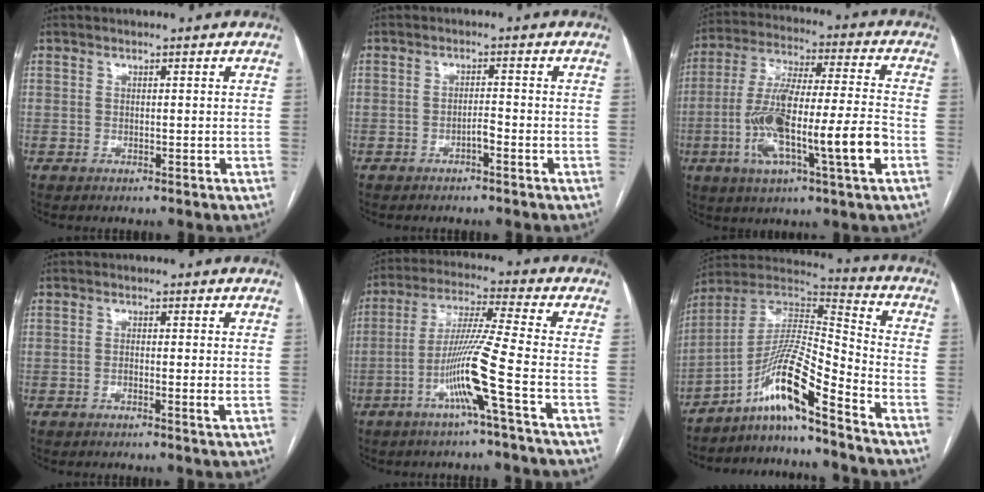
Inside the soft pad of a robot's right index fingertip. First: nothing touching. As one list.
[{"total": 1.6, "force": [-1.0, 0.3, 1.2], "torque": [-0.020, 0.002, -0.017]}, {"total": 17.6, "force": [-5.0, 1.7, 16.7], "torque": [-0.319, 0.000, -0.086]}, {"total": 2.1, "force": [-0.5, 0.1, 2.0], "torque": [-0.032, -0.003, -0.009]}, {"total": 10.7, "force": [-4.2, -2.0, 9.6], "torque": [-0.189, -0.003, -0.084]}, {"total": 12.6, "force": [-8.6, -0.2, 9.2], "torque": [-0.177, 0.015, -0.159]}]